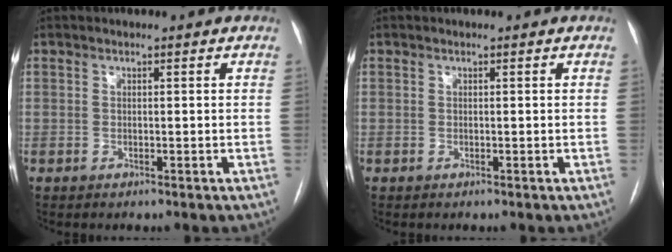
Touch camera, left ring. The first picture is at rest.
{"total": 0.0}